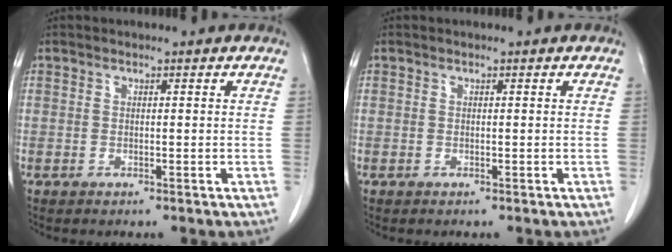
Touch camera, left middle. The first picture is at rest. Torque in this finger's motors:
{"motor_torque": [0.26, -0.26, 0.00, 0.01]}